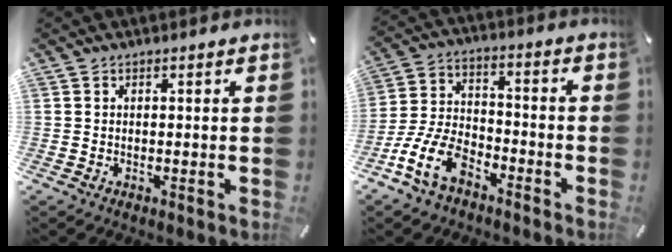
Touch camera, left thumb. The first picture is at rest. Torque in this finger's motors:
{"motor_torque": [-0.53, 1.20, 0.22, 0.20, 0.08]}